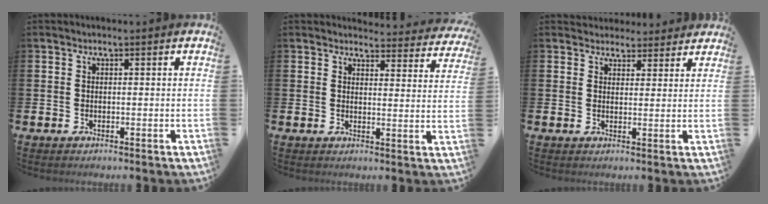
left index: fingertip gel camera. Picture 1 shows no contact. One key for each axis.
{"total": 3.5, "fx": 3.5, "fy": 0.6, "fz": 0.0, "tx": 0.002, "ty": -0.030, "tz": 0.057}
{"total": 3.5, "fx": 3.3, "fy": 1.2, "fz": -0.3, "tx": 0.010, "ty": -0.017, "tz": 0.058}